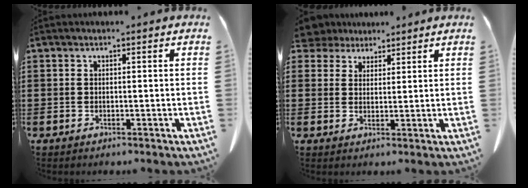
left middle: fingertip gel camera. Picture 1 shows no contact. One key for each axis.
{"total": 3.8, "fx": 3.1, "fy": 2.1, "fz": 0.5, "tx": -0.029, "ty": 0.001, "tz": 0.059}